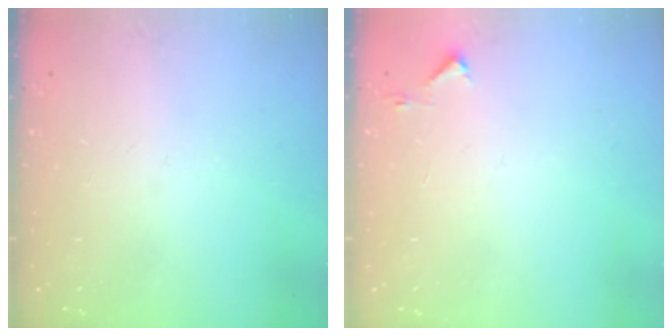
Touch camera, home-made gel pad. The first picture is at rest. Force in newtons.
{"total": 3.1, "press": 3.0, "slide": 0.3}